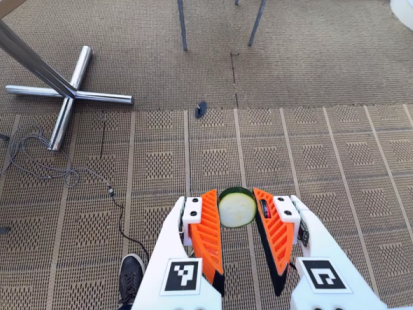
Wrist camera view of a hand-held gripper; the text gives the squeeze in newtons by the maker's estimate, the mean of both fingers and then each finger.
{"total": 7.7, "left": 7.7, "right": 7.8}